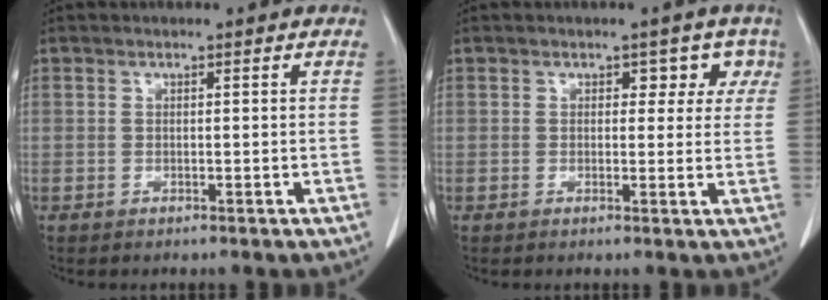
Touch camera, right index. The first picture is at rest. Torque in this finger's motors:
{"motor_torque": [-0.09, 0.22, 0.02, 0.00]}